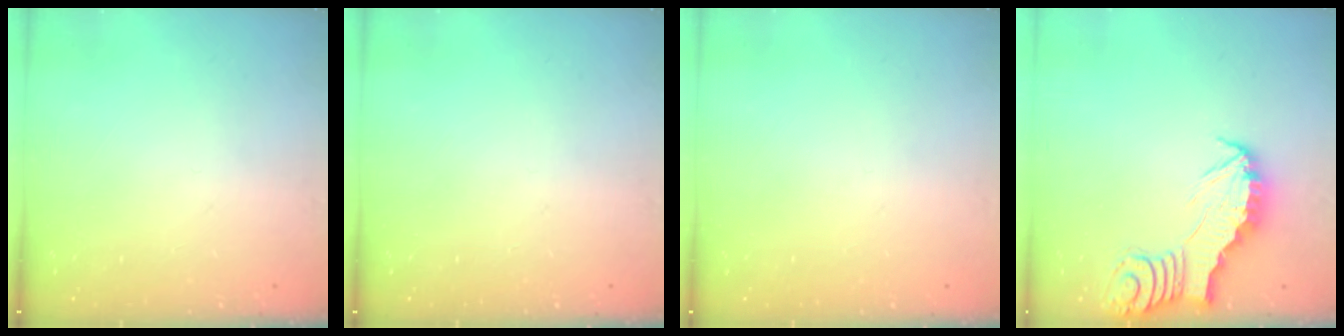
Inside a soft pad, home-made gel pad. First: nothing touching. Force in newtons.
{"total": 0.0}
{"total": 0.0}
{"total": 2.5, "press": 2.5, "slide": 0.2}